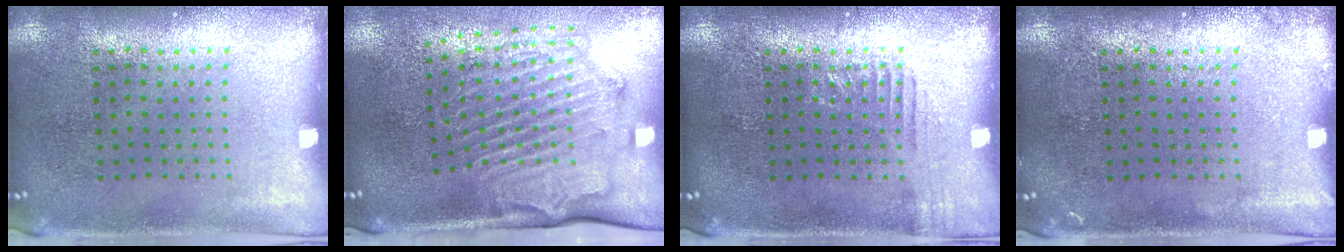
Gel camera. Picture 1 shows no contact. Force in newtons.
{"total": 2.1, "press": 2.1, "slide": 0.5}
{"total": 1.2, "press": 1.2, "slide": 0.3}
{"total": 0.5, "press": 0.5, "slide": 0.1}